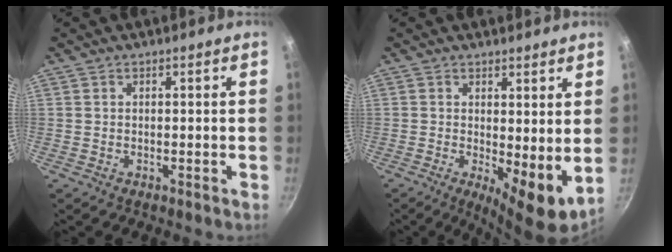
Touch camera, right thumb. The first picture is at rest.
{"total": 7.8, "force": [0.8, 2.8, 7.2], "torque": [-0.101, -0.023, 0.016]}